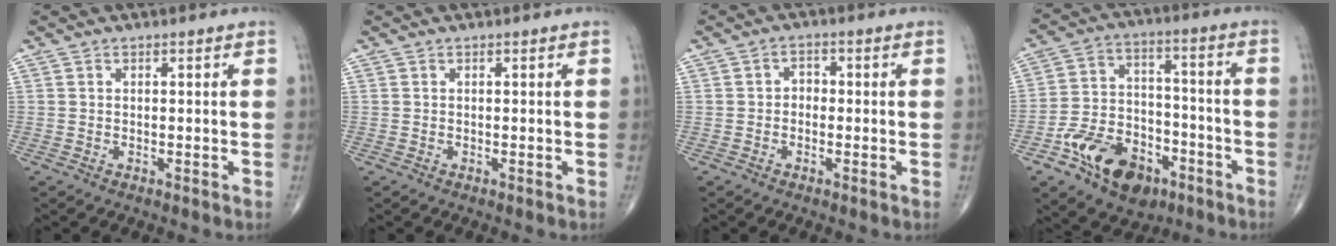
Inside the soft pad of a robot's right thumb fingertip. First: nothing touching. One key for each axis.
{"total": 0.0}
{"total": 2.3, "fx": -0.3, "fy": 1.9, "fz": 1.3, "tx": -0.005, "ty": 0.014, "tz": -0.013}
{"total": 16.4, "fx": -8.8, "fy": 10.2, "fz": 9.3, "tx": -0.126, "ty": 0.062, "tz": -0.144}